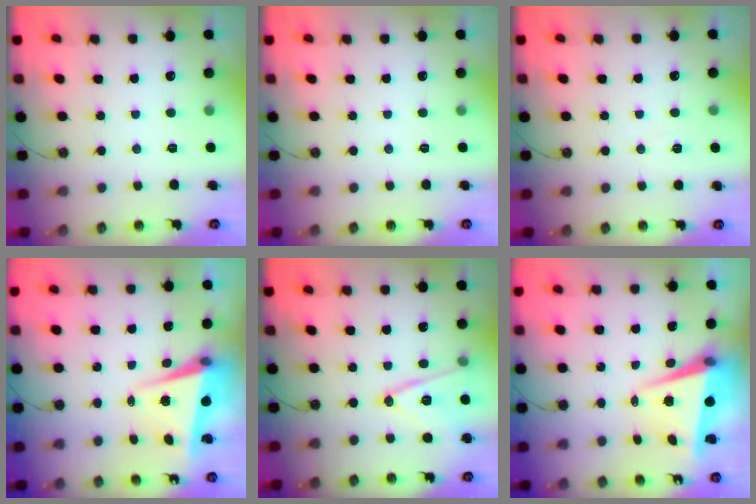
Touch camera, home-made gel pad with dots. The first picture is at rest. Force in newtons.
{"total": 0.0}
{"total": 5.6, "press": 3.4, "slide": 4.5}
{"total": 5.5, "press": 5.5, "slide": 0.7}
{"total": 13.8, "press": 13.3, "slide": 3.4}
{"total": 7.3, "press": 7.2, "slide": 1.3}